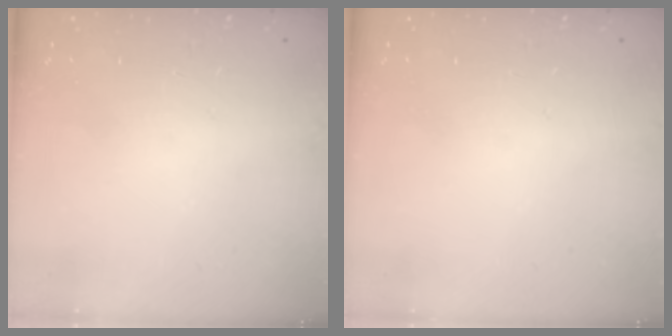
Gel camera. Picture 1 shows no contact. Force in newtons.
{"total": 0.0}